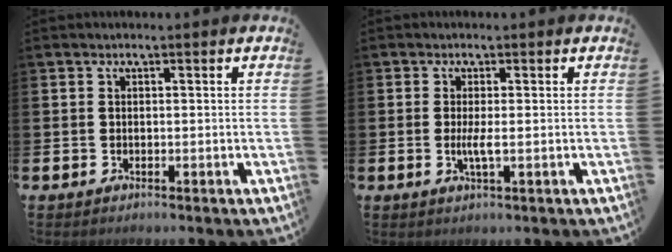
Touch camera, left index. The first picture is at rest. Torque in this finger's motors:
{"motor_torque": [0.56, 0.25, 0.09, 0.06]}